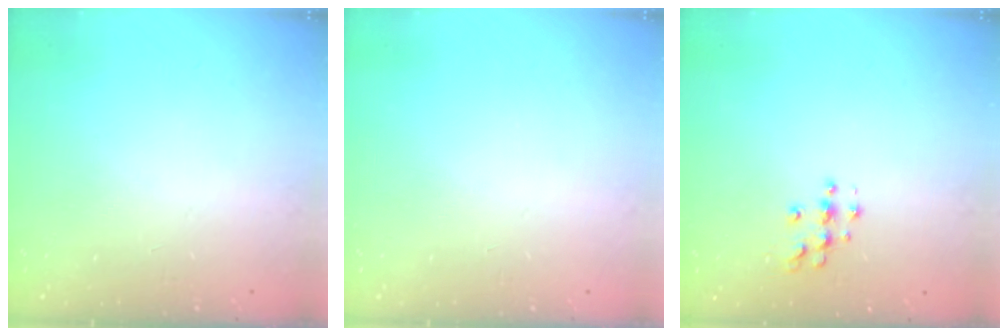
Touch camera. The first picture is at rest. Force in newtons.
{"total": 0.0}
{"total": 4.5, "press": 4.4, "slide": 0.4}